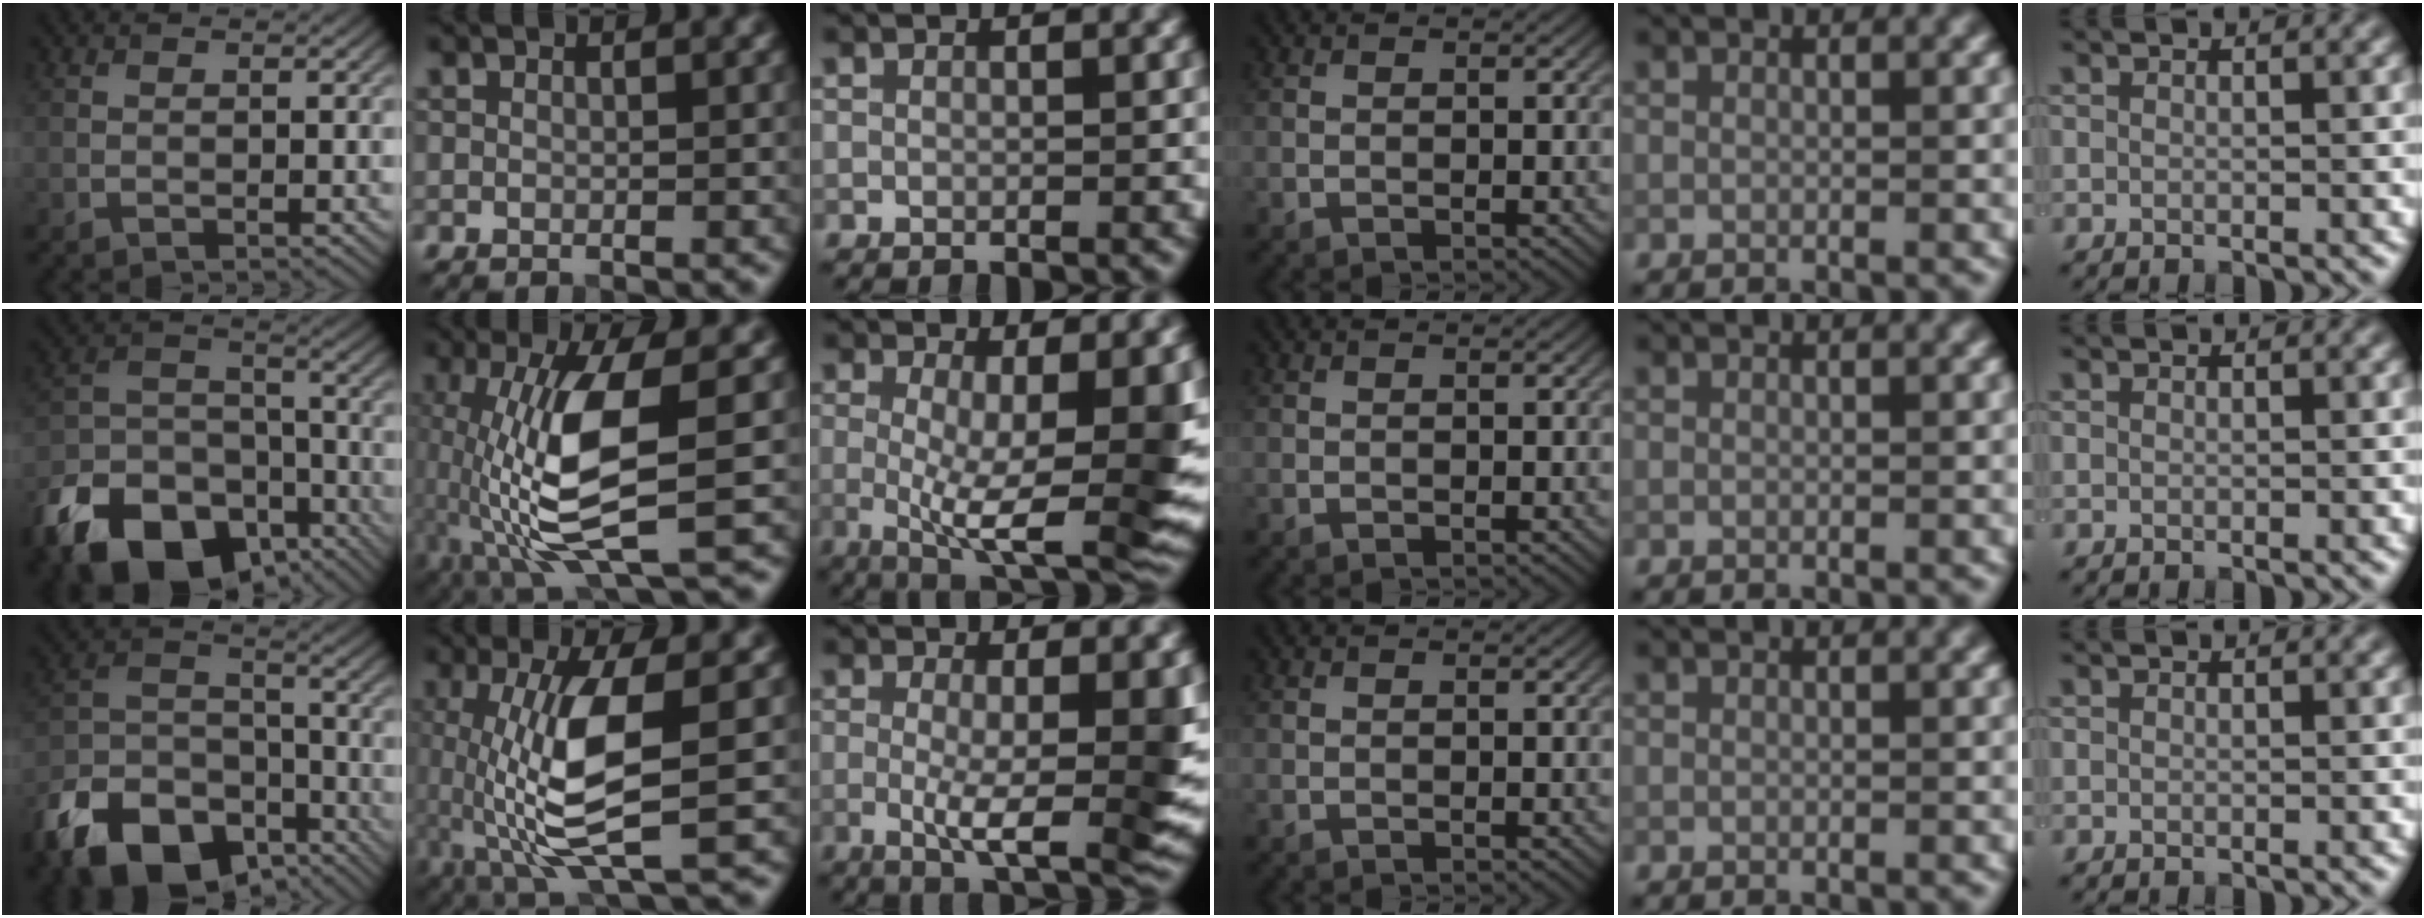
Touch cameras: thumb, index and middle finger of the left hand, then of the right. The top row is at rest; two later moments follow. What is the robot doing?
{"motion": "lift_and_place", "object": "calculator"}